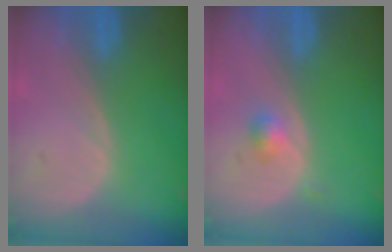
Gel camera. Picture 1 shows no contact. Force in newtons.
{"total": 2.0, "press": 1.8, "slide": 0.8}